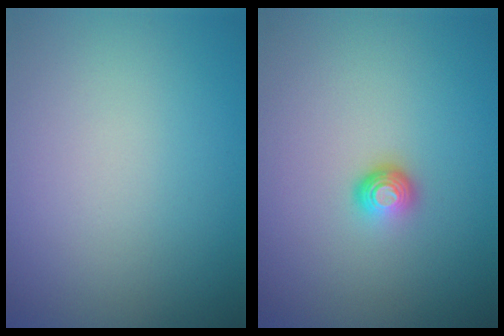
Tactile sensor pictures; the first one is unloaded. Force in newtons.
{"total": 1.4, "press": 1.1, "slide": 1.0}